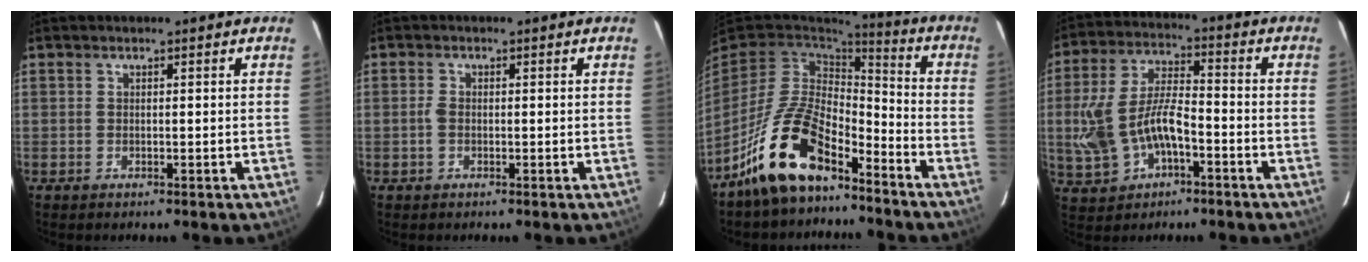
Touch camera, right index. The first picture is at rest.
{"total": 1.4, "force": [-0.4, 0.9, 1.0], "torque": [-0.023, 0.003, -0.009]}
{"total": 15.5, "force": [-10.5, 6.5, 9.3], "torque": [-0.194, 0.005, -0.194]}
{"total": 13.3, "force": [-3.7, 7.0, 10.7], "torque": [-0.233, 0.009, -0.057]}